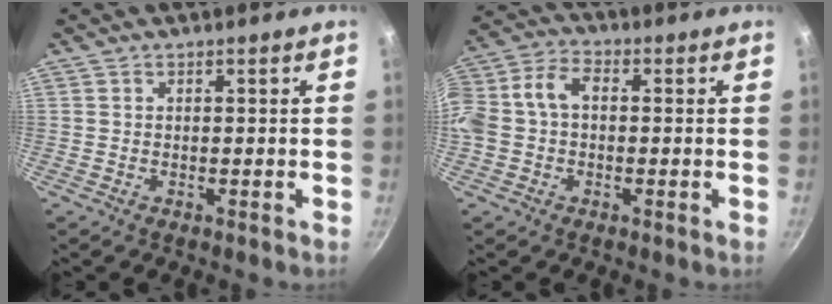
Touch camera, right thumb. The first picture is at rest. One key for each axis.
{"total": 11.3, "fx": -0.2, "fy": 8.1, "fz": 7.9, "tx": -0.158, "ty": 0.041, "tz": -0.020}